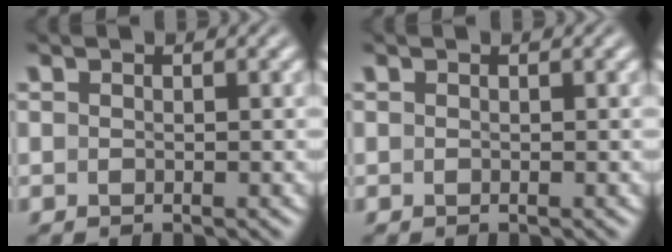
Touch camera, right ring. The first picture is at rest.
{"total": 0.0}